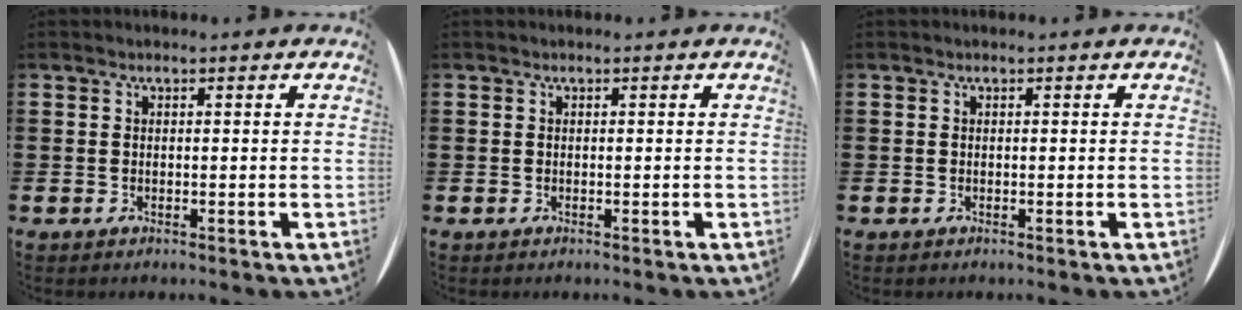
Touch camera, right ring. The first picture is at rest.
{"total": 0.0}
{"total": 0.0}